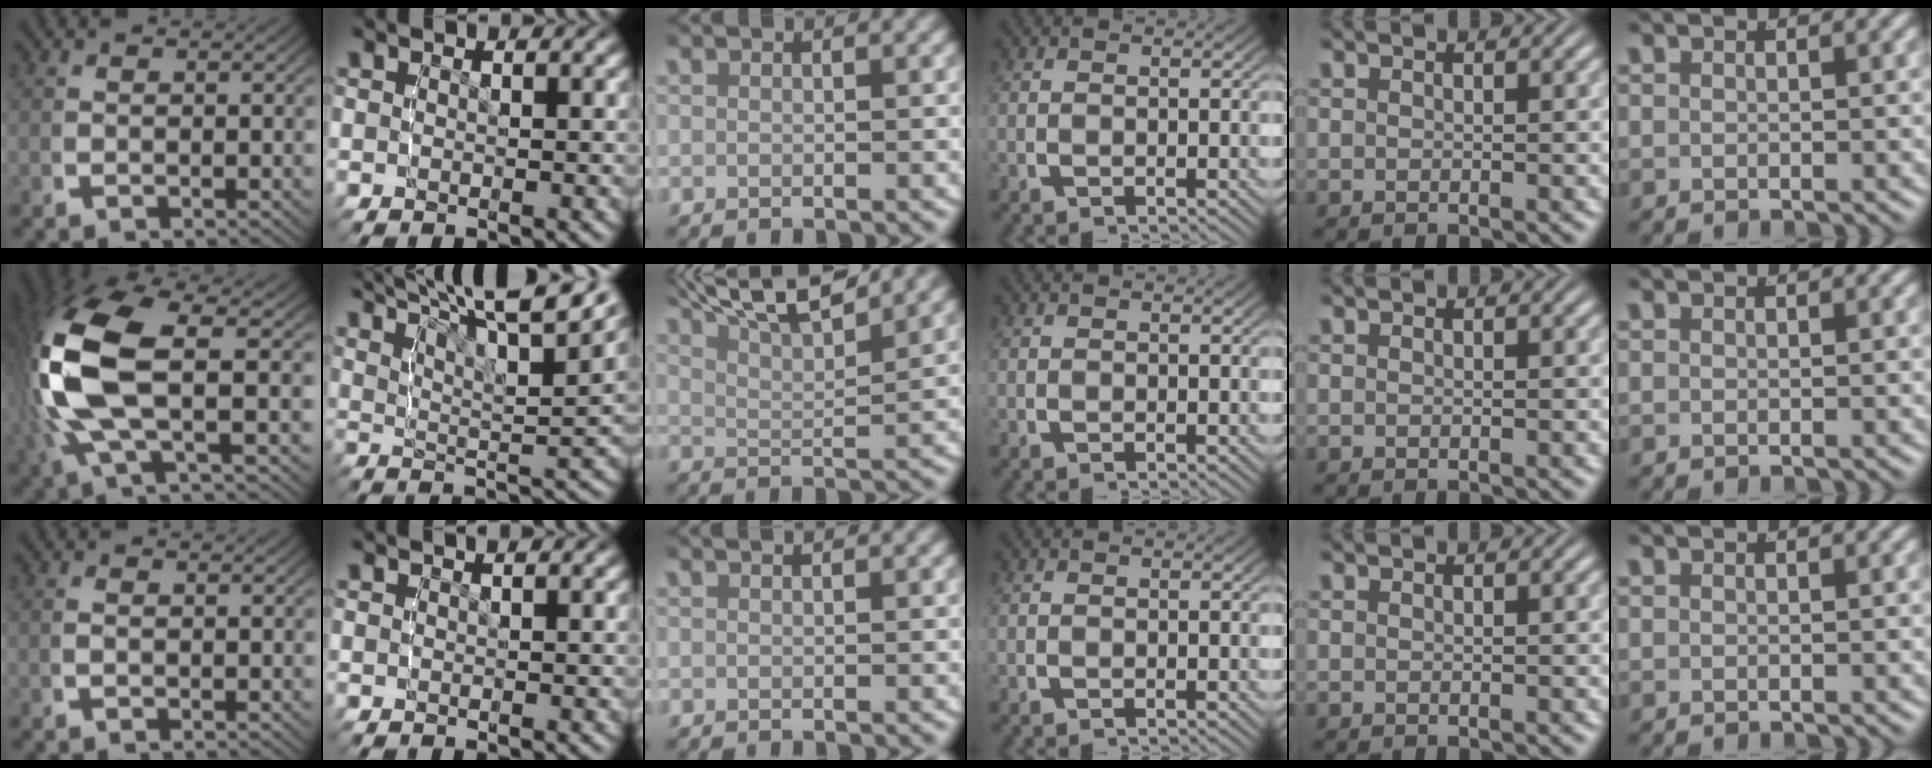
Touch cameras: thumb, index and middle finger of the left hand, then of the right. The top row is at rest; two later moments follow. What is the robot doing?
{"motion": "lift_and_place", "object": "glue stick"}